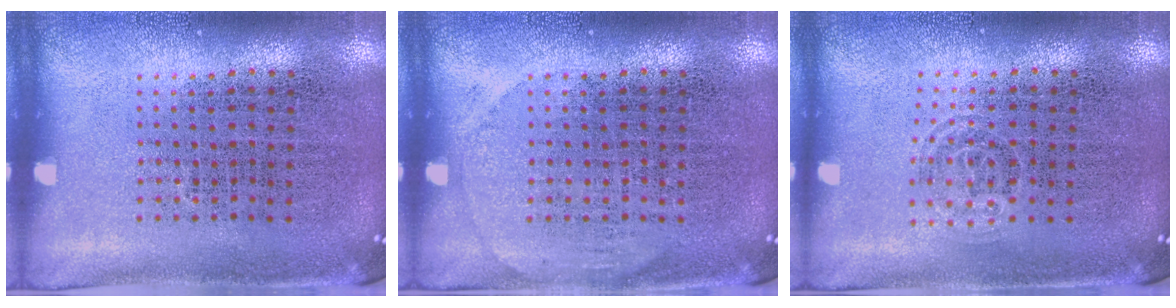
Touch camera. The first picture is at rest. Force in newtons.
{"total": 1.0, "press": 1.0, "slide": 0.1}
{"total": 0.8, "press": 0.5, "slide": 0.5}